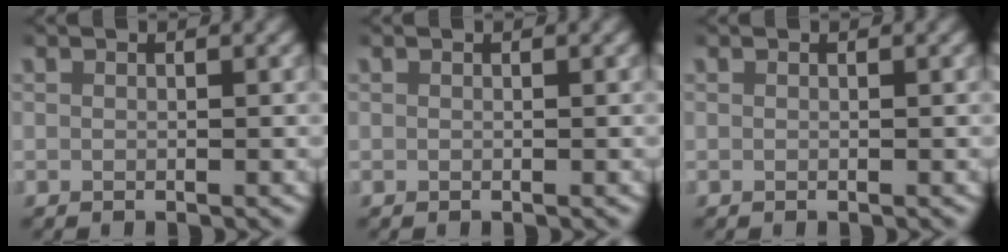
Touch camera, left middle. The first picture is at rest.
{"total": 0.0}
{"total": 0.0}